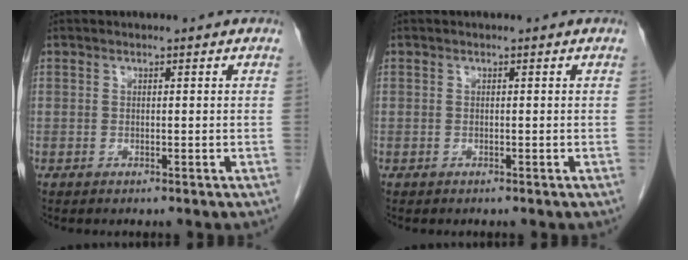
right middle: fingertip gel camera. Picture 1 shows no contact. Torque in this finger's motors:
{"motor_torque": [-0.19, -0.24, -0.03, -0.01]}